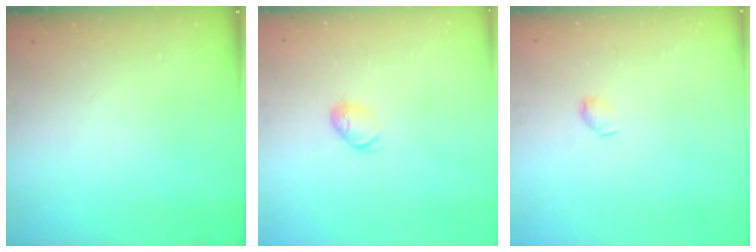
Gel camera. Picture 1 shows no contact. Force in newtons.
{"total": 5.6, "press": 5.6, "slide": 1.0}
{"total": 2.9, "press": 2.9, "slide": 0.5}